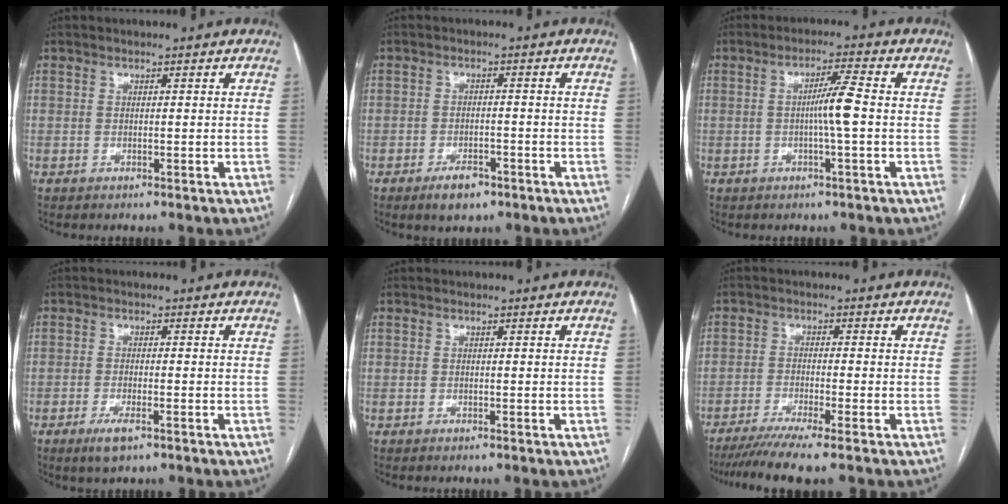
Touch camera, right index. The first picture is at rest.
{"total": 3.9, "force": [-2.6, 1.9, 2.3], "torque": [-0.037, 0.002, -0.037]}
{"total": 5.0, "force": [-0.4, -0.4, 4.9], "torque": [-0.086, 0.006, -0.009]}
{"total": 3.3, "force": [-1.9, 0.8, 2.6], "torque": [-0.050, -0.003, -0.033]}
{"total": 0.0}
{"total": 7.3, "force": [-5.7, -1.0, 4.5], "torque": [-0.065, -0.019, -0.095]}